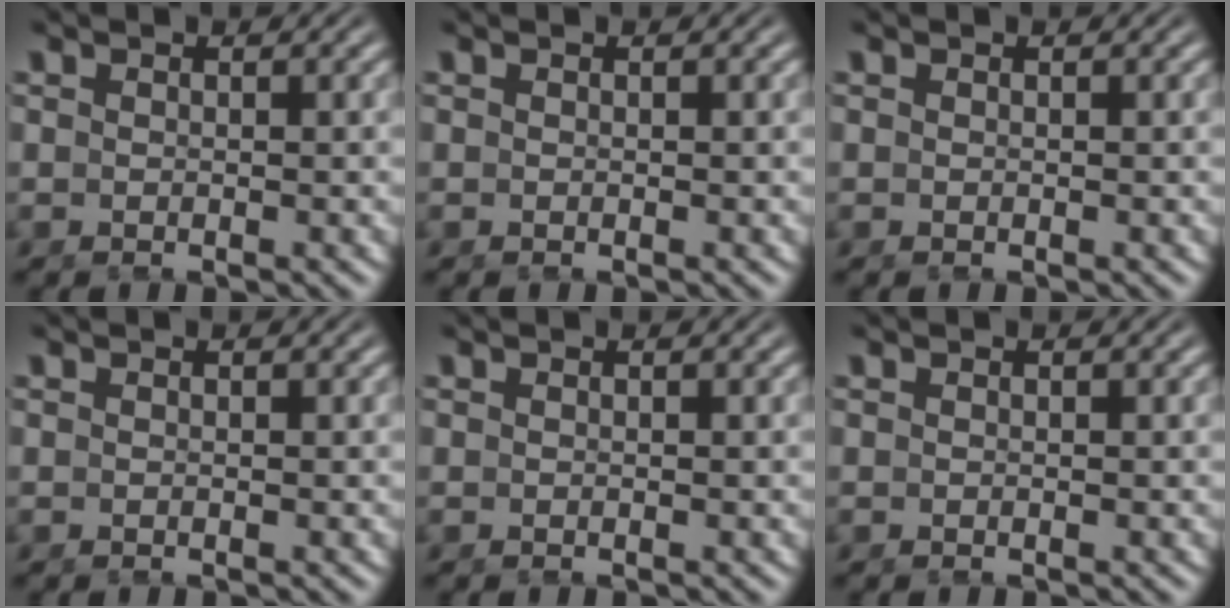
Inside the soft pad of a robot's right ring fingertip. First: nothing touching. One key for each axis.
{"total": 0.0}
{"total": 0.0}
{"total": 0.0}
{"total": 0.0}
{"total": 0.0}